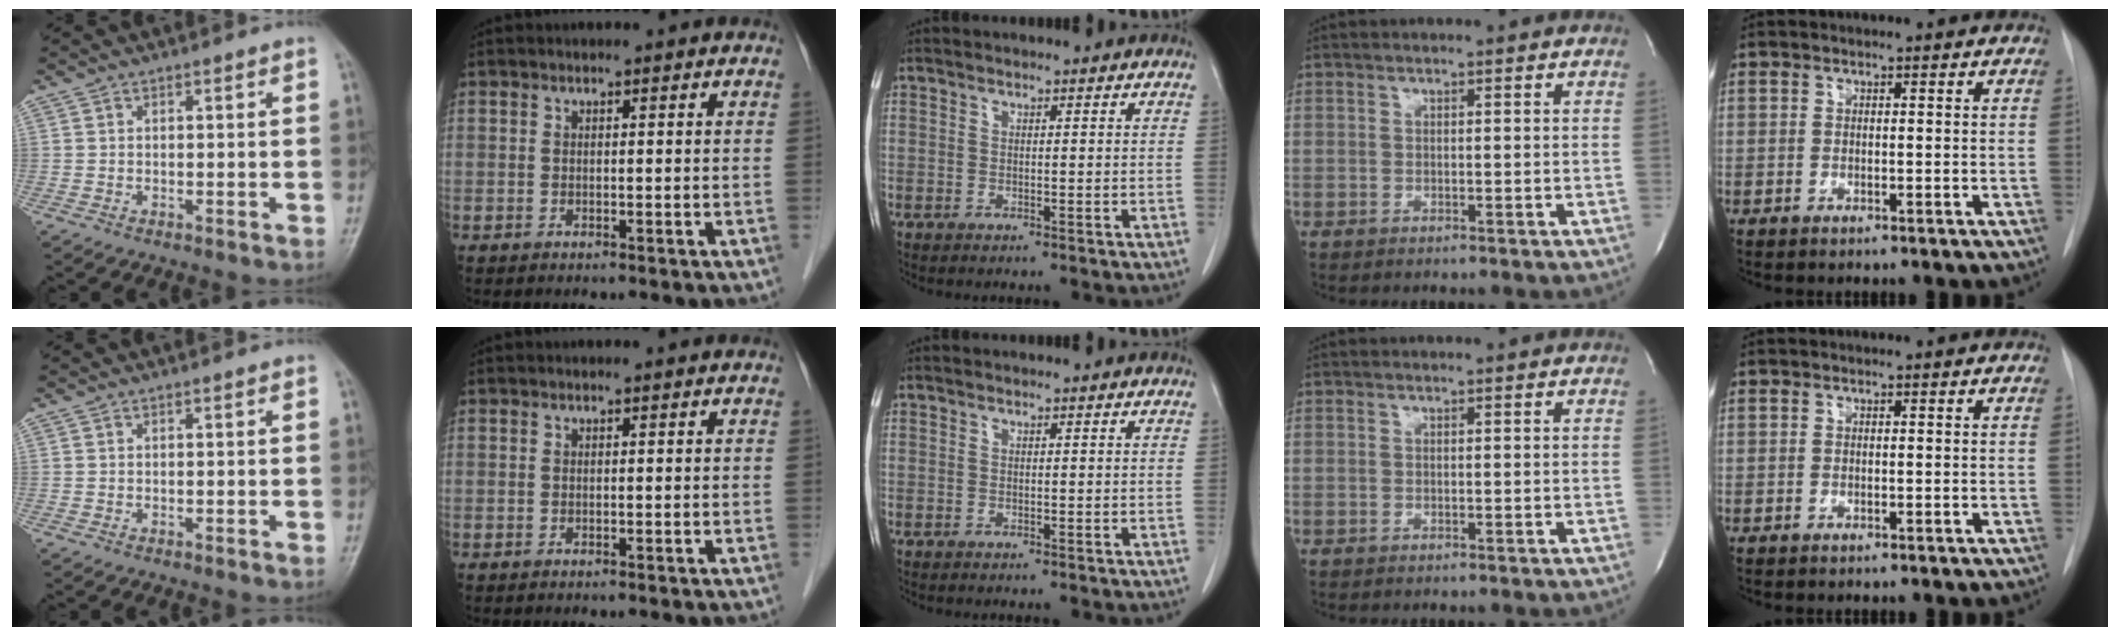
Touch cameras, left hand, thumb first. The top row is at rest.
{}